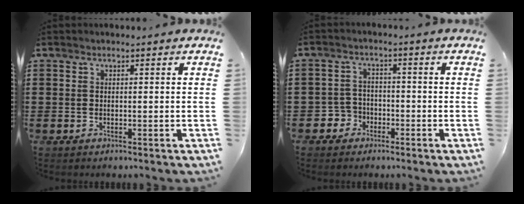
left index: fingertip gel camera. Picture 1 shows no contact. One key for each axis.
{"total": 3.5, "fx": -2.1, "fy": 2.7, "fz": 0.5, "tx": -0.026, "ty": 0.005, "tz": -0.048}